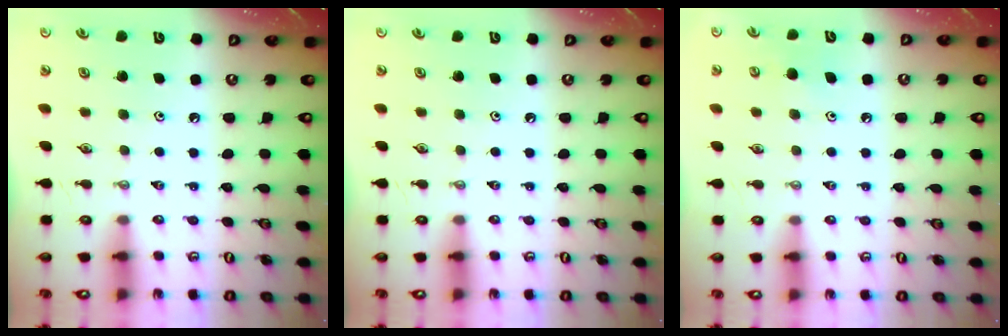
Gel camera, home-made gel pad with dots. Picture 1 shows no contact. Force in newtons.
{"total": 0.0}
{"total": 6.2, "press": 6.1, "slide": 1.1}